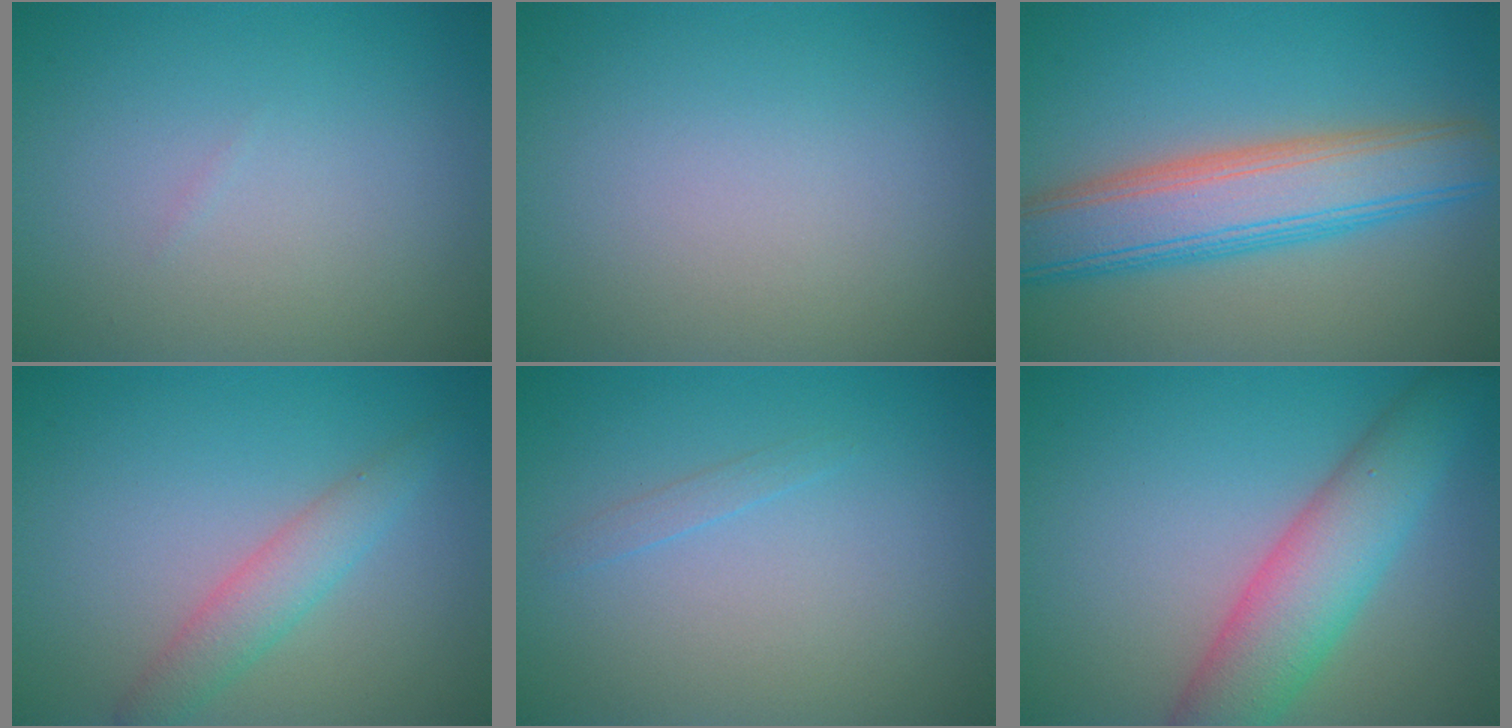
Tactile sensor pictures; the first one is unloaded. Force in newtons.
{"total": 0.0}
{"total": 7.8, "press": 7.8, "slide": 0.5}
{"total": 2.8, "press": 2.8, "slide": 0.1}
{"total": 0.7, "press": 0.7, "slide": 0.1}
{"total": 6.7, "press": 6.7, "slide": 0.4}